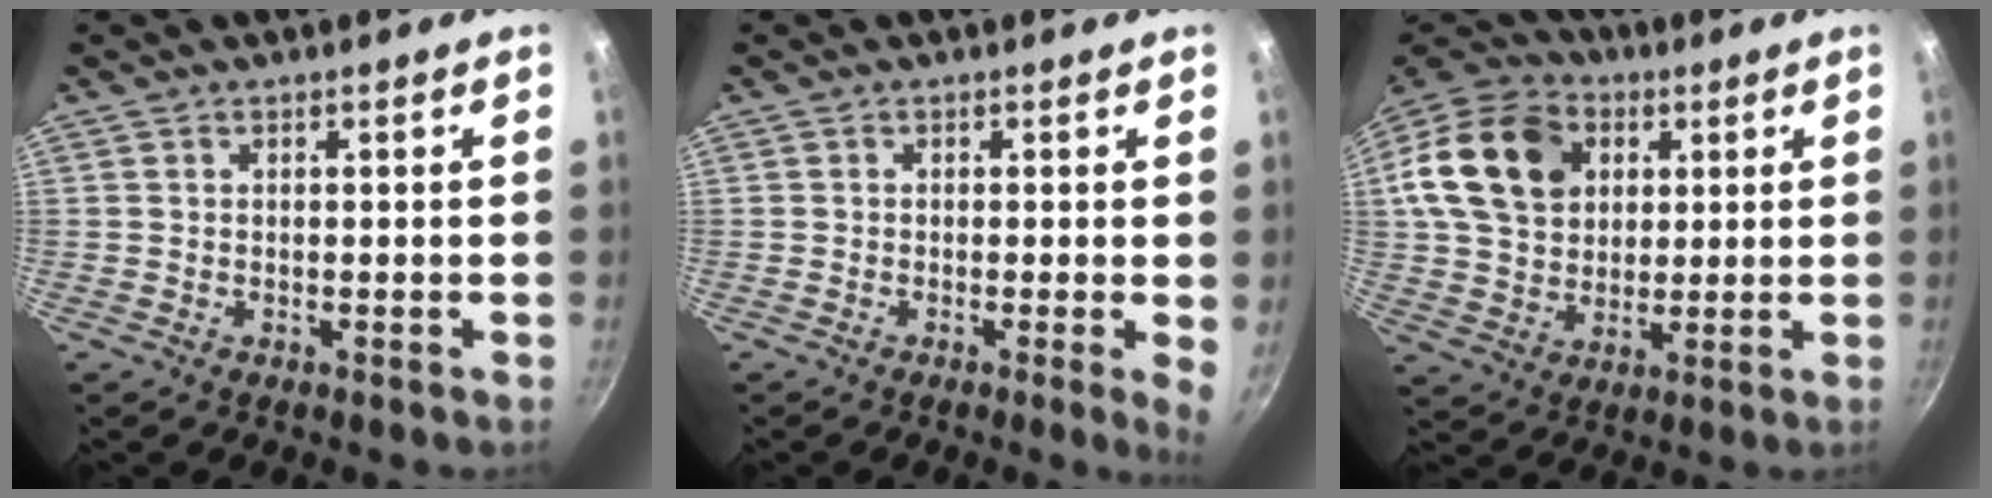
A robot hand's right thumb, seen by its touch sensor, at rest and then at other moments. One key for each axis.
{"total": 3.1, "fx": -0.1, "fy": 0.4, "fz": 3.0, "tx": -0.039, "ty": -0.009, "tz": -0.007}
{"total": 19.8, "fx": 5.6, "fy": 15.1, "fz": 11.5, "tx": -0.205, "ty": 0.018, "tz": 0.093}